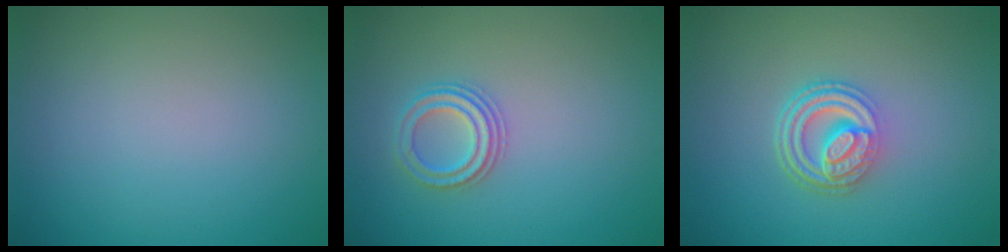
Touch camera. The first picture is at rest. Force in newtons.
{"total": 2.2, "press": 2.1, "slide": 0.7}
{"total": 4.9, "press": 3.5, "slide": 3.4}